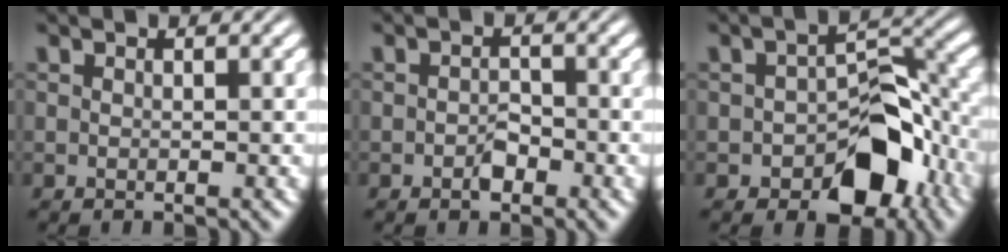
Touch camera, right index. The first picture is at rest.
{"total": 1.3, "force": [-1.0, 0.3, 0.7], "torque": [0.003, -0.003, -0.016]}
{"total": 6.1, "force": [-2.7, 3.4, 4.2], "torque": [-0.041, -0.005, -0.037]}